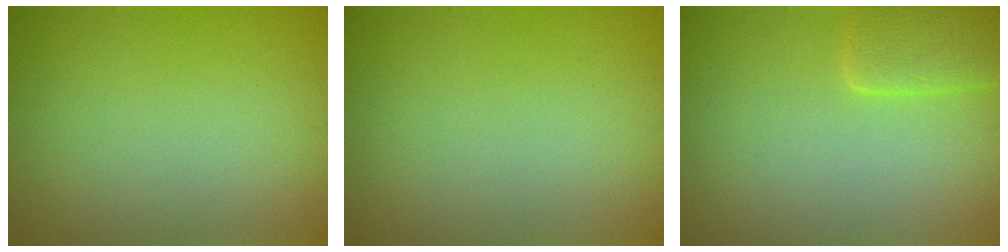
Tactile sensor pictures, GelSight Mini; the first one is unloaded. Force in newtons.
{"total": 0.0}
{"total": 3.0, "press": 3.0, "slide": 0.3}